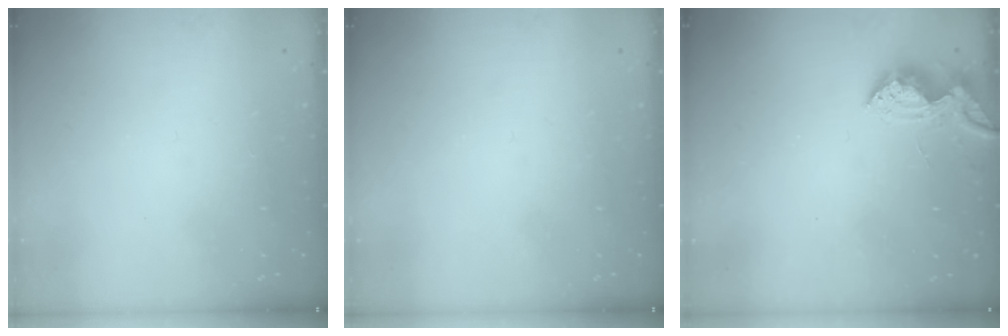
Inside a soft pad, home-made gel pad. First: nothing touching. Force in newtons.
{"total": 0.0}
{"total": 6.9, "press": 6.9, "slide": 0.7}